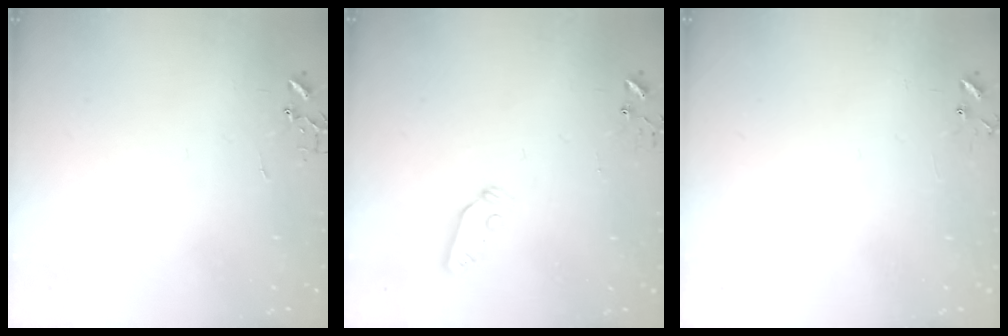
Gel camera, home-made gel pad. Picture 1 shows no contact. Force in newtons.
{"total": 4.6, "press": 4.6, "slide": 0.3}
{"total": 6.8, "press": 6.8, "slide": 0.6}